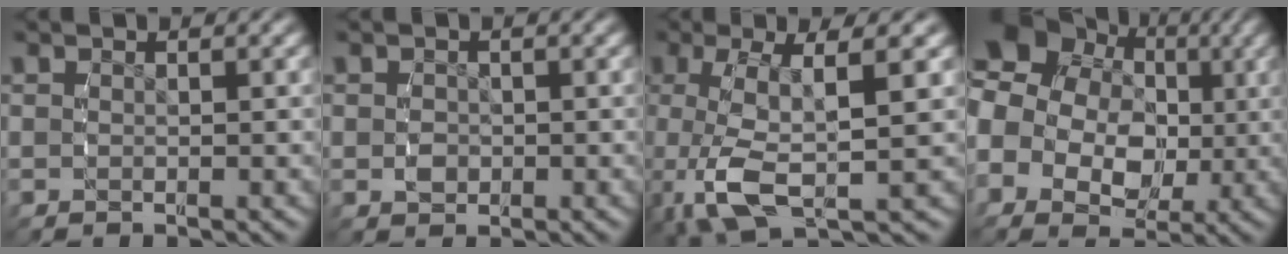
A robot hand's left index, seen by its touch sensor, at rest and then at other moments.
{"total": 0.5, "force": [-0.3, 0.3, 0.3], "torque": [0.002, -0.006, 0.003]}
{"total": 6.9, "force": [-1.6, 3.0, 6.0], "torque": [-0.131, -0.026, -0.005]}
{"total": 13.2, "force": [1.8, 11.1, 6.9], "torque": [-0.127, -0.004, 0.016]}